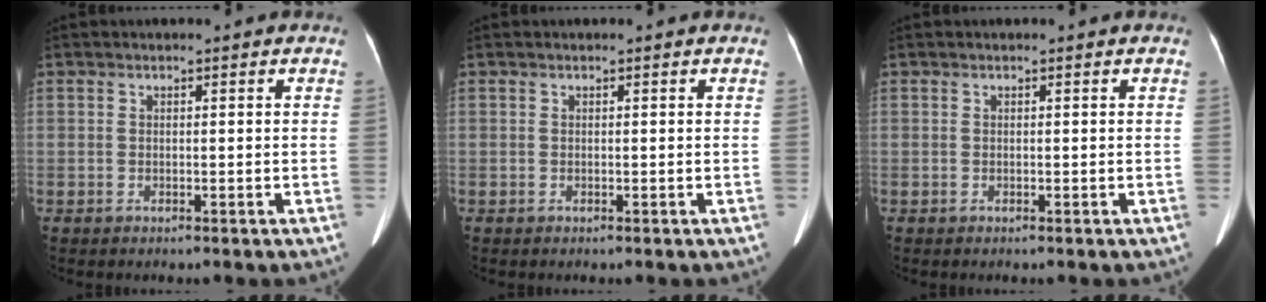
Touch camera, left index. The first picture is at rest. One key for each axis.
{"total": 0.0}
{"total": 0.0}